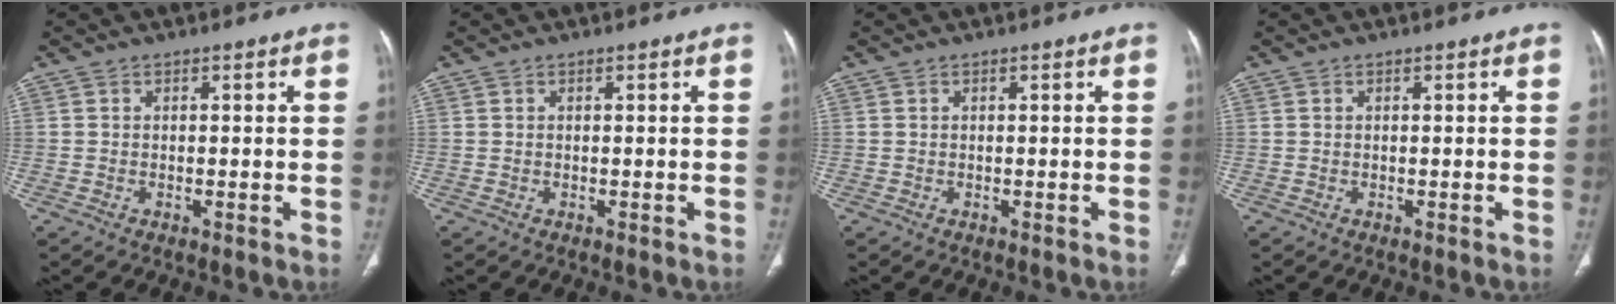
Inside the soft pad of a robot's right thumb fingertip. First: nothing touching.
{"total": 0.0}
{"total": 0.0}
{"total": 0.0}